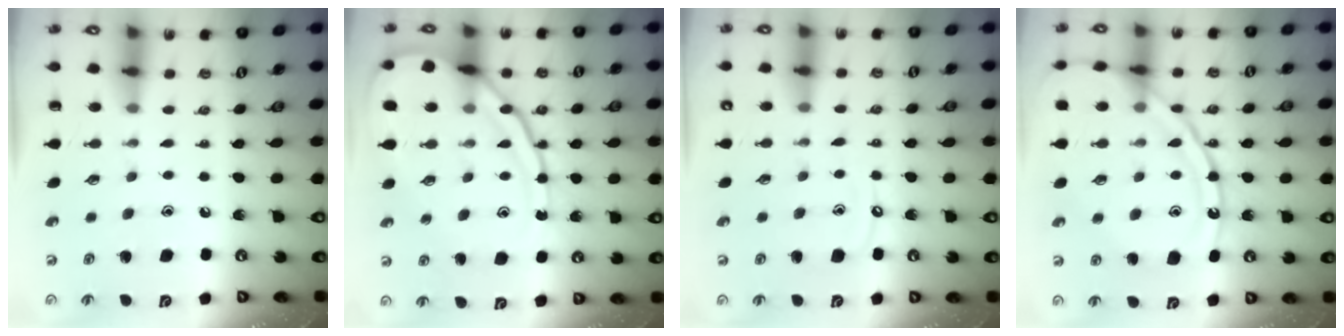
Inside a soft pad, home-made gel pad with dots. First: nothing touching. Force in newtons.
{"total": 17.1, "press": 17.1, "slide": 1.4}
{"total": 6.8, "press": 6.7, "slide": 0.7}
{"total": 16.1, "press": 16.0, "slide": 1.6}